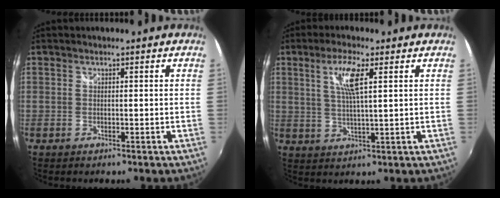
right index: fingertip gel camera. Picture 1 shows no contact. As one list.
[{"total": 6.4, "force": [2.5, 0.8, 5.9], "torque": [-0.115, 0.000, 0.047]}]